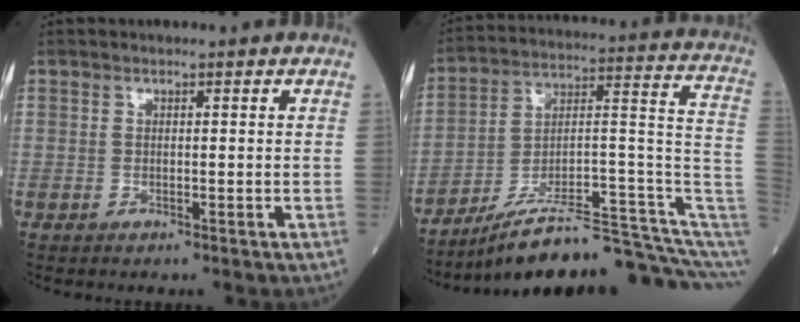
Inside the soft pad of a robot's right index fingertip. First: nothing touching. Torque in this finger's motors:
{"motor_torque": [0.46, -1.68, 0.55, 0.10]}